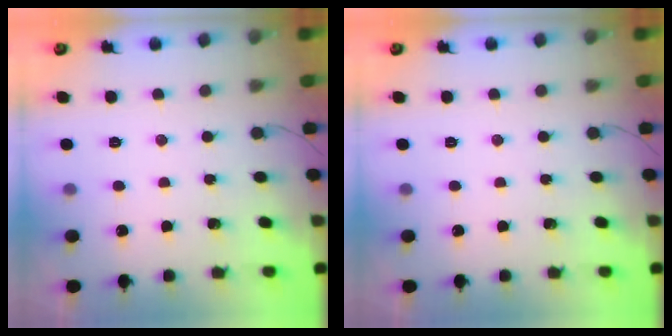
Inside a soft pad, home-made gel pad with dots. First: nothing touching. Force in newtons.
{"total": 0.0}